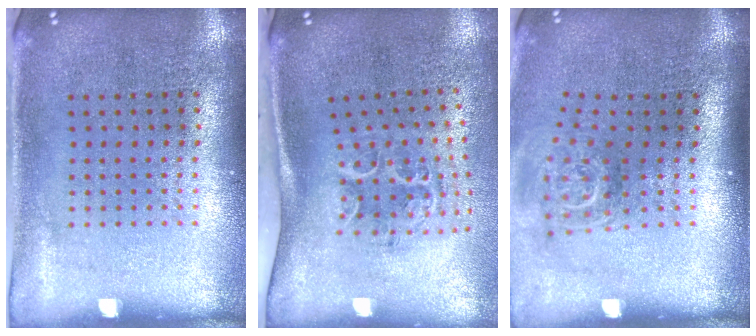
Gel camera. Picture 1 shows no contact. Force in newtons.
{"total": 1.5, "press": 1.3, "slide": 0.8}
{"total": 1.9, "press": 1.3, "slide": 1.3}